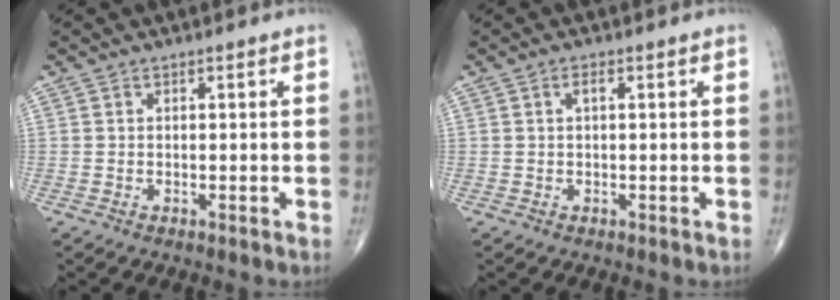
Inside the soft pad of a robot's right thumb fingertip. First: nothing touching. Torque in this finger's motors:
{"motor_torque": [0.38, 0.77, 0.06, 0.13, -0.03]}